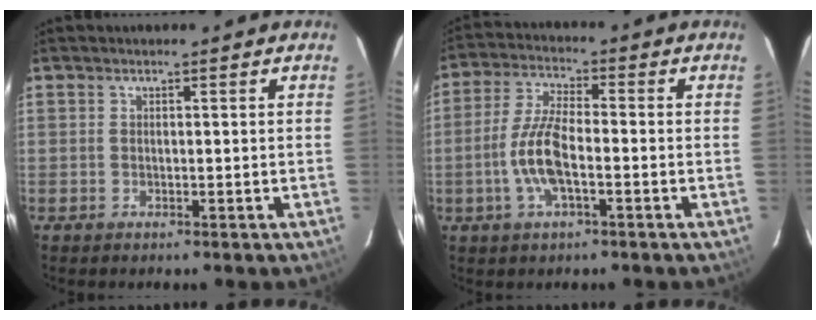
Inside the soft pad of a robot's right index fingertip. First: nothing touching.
{"total": 8.9, "force": [-2.6, 2.7, 8.0], "torque": [-0.172, 0.003, -0.053]}